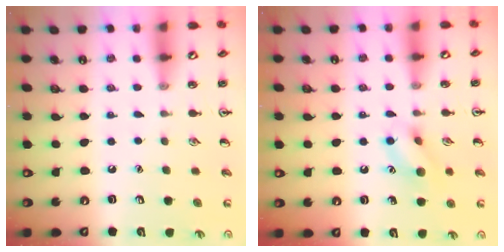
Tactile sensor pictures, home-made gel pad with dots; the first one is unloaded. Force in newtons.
{"total": 9.3, "press": 9.3, "slide": 0.5}